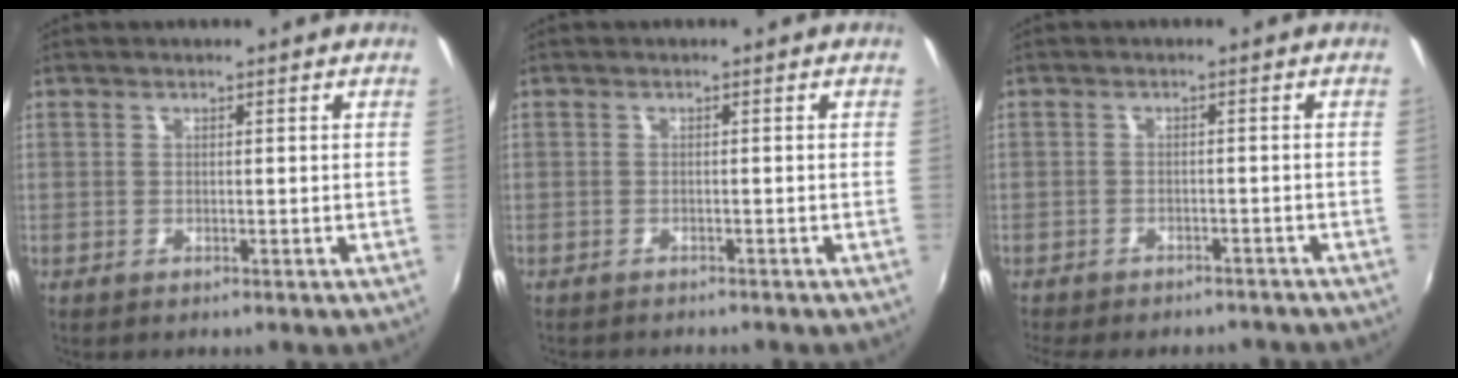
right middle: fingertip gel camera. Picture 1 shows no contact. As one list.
[{"total": 2.2, "force": [-2.1, 0.5, 0.6], "torque": [-0.019, -0.012, -0.034]}, {"total": 9.9, "force": [-8.5, 3.3, 3.8], "torque": [-0.088, -0.020, -0.119]}]